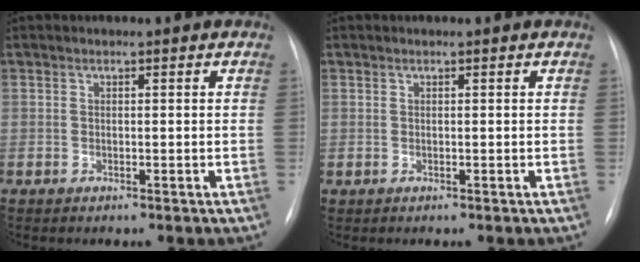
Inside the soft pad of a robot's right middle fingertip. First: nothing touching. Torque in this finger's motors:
{"motor_torque": [-0.31, -0.16, -0.05, -0.01]}